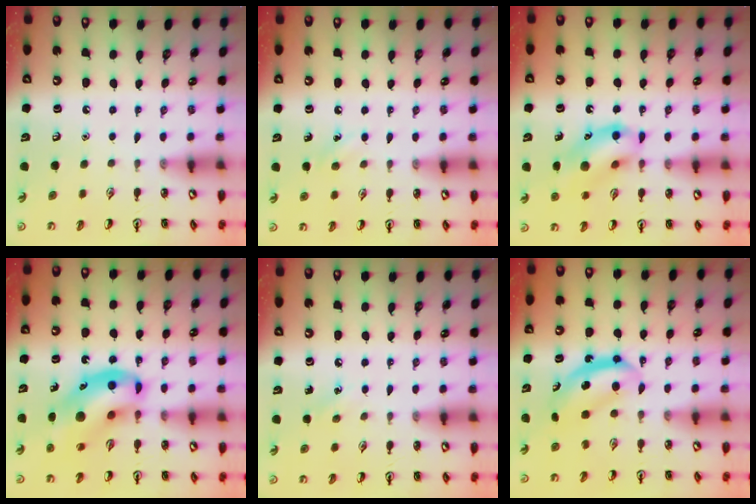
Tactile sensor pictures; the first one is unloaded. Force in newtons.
{"total": 5.4, "press": 5.1, "slide": 1.7}
{"total": 13.8, "press": 13.6, "slide": 2.4}
{"total": 15.1, "press": 14.4, "slide": 4.3}
{"total": 3.8, "press": 3.5, "slide": 1.3}
{"total": 5.9, "press": 5.8, "slide": 0.8}